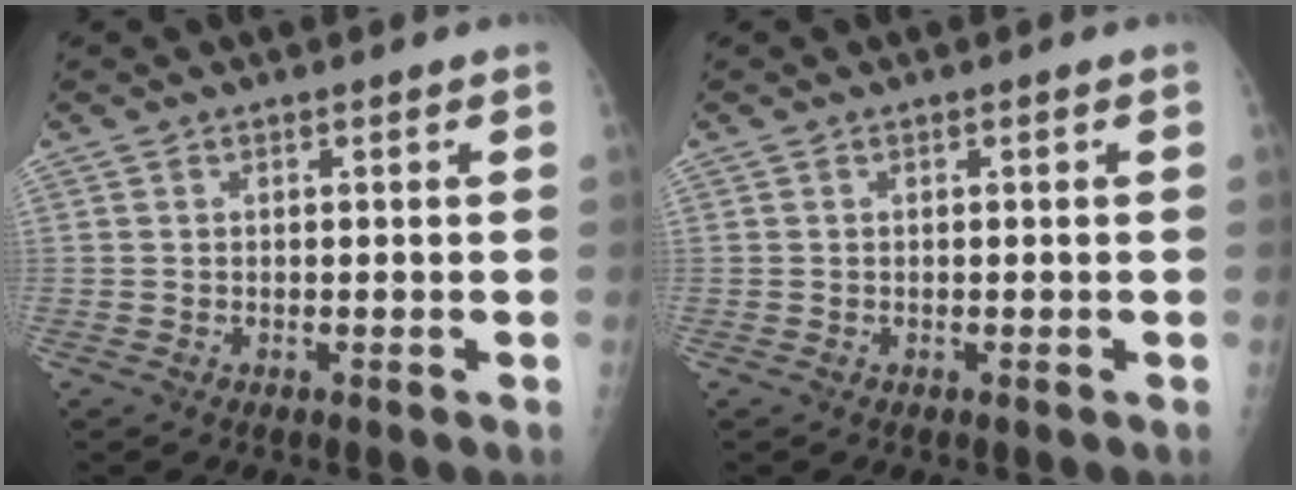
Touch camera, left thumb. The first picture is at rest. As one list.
[{"total": 0.0}]